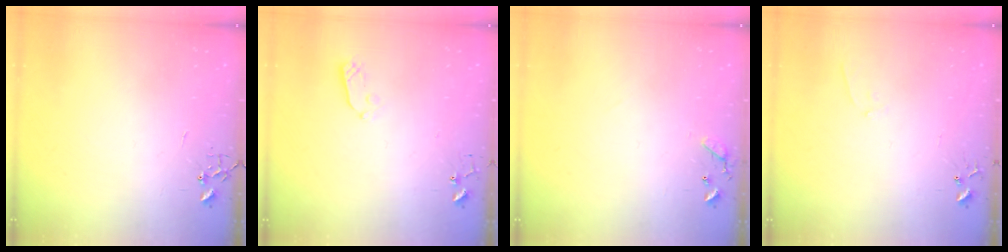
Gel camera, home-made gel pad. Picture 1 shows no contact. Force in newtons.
{"total": 4.3, "press": 4.2, "slide": 0.7}
{"total": 9.1, "press": 9.0, "slide": 0.7}
{"total": 6.0, "press": 5.9, "slide": 0.8}